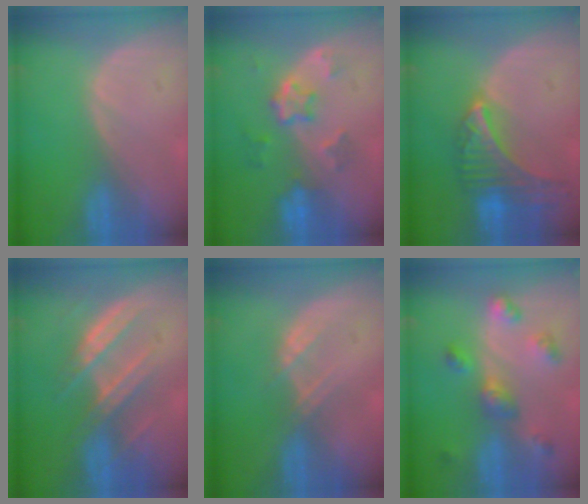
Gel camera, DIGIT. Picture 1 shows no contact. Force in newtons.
{"total": 6.1, "press": 5.5, "slide": 2.7}
{"total": 9.0, "press": 7.9, "slide": 4.3}
{"total": 7.2, "press": 7.0, "slide": 1.6}
{"total": 2.3, "press": 2.3, "slide": 0.2}
{"total": 6.5, "press": 5.8, "slide": 2.9}